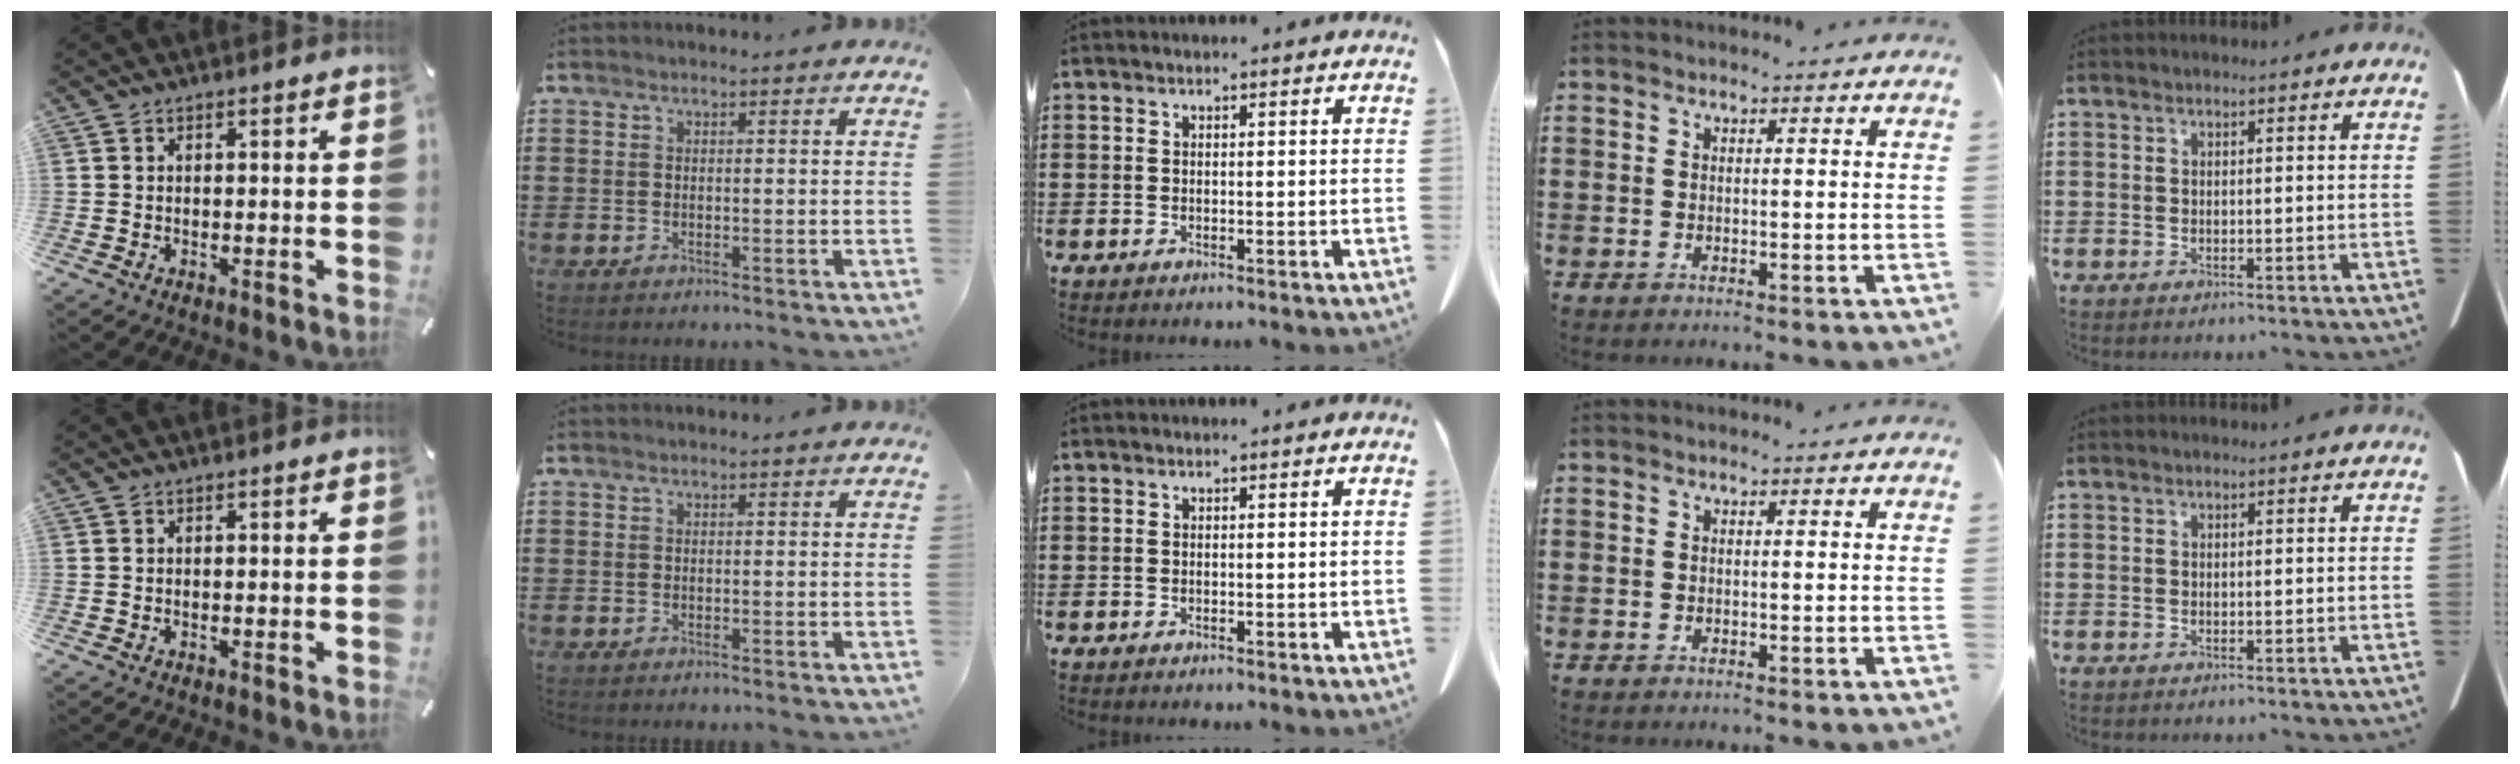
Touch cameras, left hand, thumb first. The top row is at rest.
{}